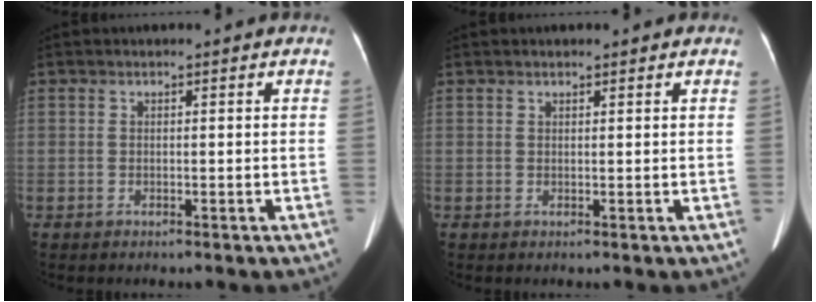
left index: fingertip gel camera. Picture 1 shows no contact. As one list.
[{"total": 1.1, "force": [0.9, 0.4, 0.6], "torque": [-0.012, 0.012, 0.012]}]